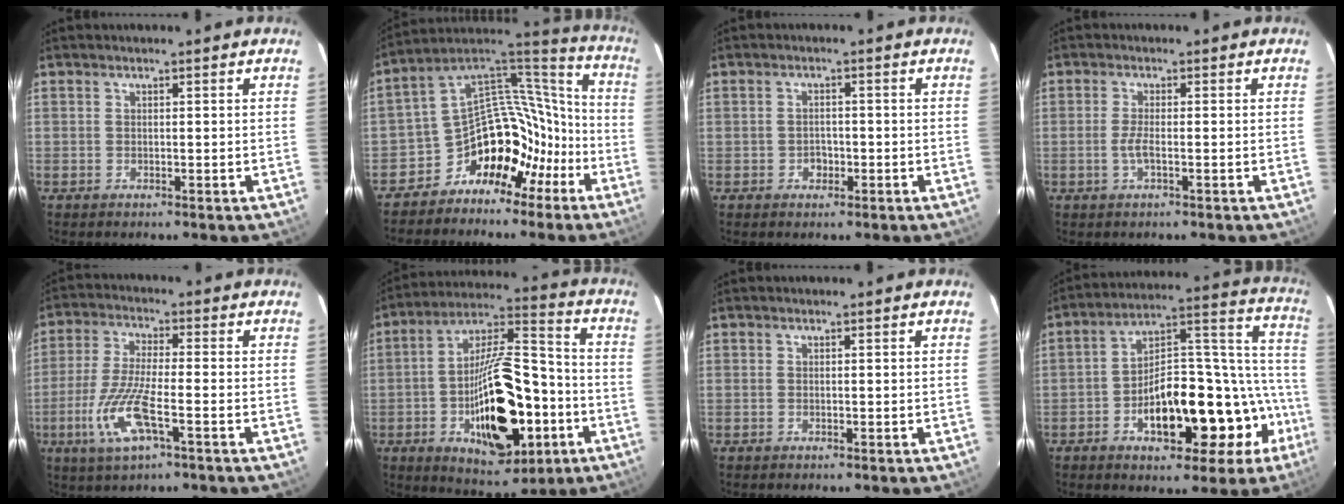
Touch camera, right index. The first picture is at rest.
{"total": 16.7, "force": [-10.9, 11.6, 4.8], "torque": [-0.092, 0.091, -0.174]}
{"total": 2.1, "force": [-0.8, 1.8, 0.8], "torque": [-0.015, 0.005, -0.009]}
{"total": 2.4, "force": [-0.8, 0.2, 2.2], "torque": [-0.047, -0.002, -0.017]}
{"total": 10.9, "force": [-4.3, 2.3, 9.7], "torque": [-0.209, -0.012, -0.083]}
{"total": 22.5, "force": [-7.2, 10.5, 18.6], "torque": [-0.321, 0.016, -0.097]}
{"total": 0.0}
{"total": 22.6, "force": [-10.6, 11.0, 16.8], "torque": [-0.219, 0.047, -0.148]}